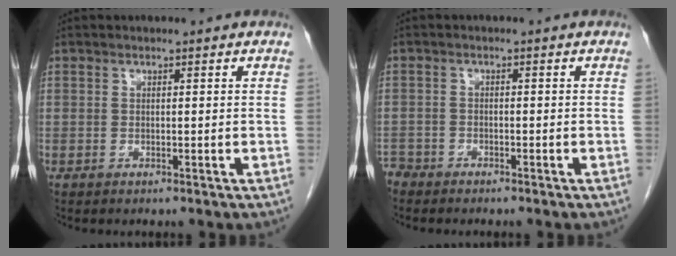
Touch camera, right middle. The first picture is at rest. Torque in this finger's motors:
{"motor_torque": [0.21, -0.46, 0.12, 0.00]}